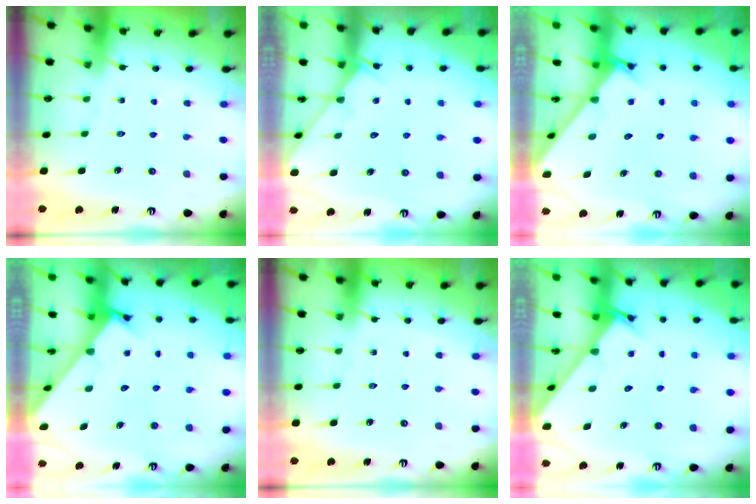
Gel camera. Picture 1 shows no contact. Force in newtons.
{"total": 4.6, "press": 4.6, "slide": 0.4}
{"total": 2.6, "press": 2.6, "slide": 0.3}
{"total": 2.1, "press": 2.1, "slide": 0.1}
{"total": 0.0}
{"total": 2.6, "press": 2.6, "slide": 0.2}